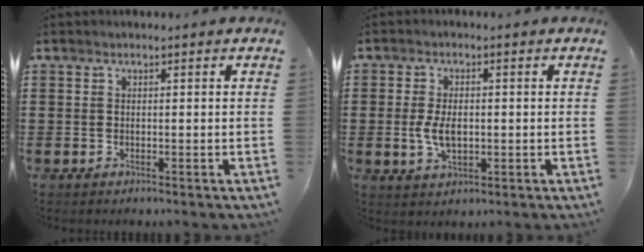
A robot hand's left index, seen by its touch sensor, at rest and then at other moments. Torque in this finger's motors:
{"motor_torque": [0.73, 0.65, 0.47, 0.13]}